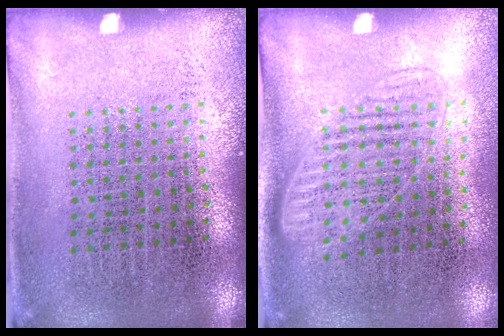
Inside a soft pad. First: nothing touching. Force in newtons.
{"total": 1.2, "press": 1.0, "slide": 0.6}